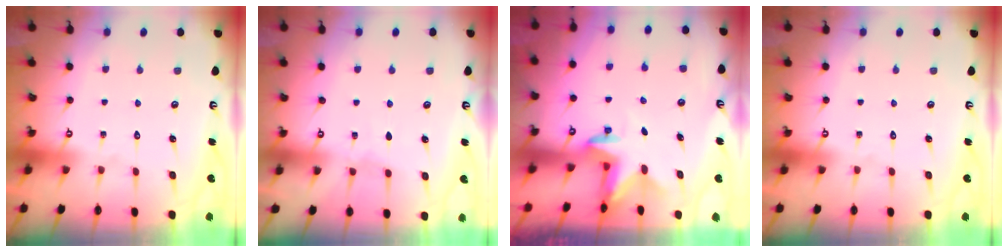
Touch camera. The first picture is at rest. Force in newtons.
{"total": 2.1, "press": 2.1, "slide": 0.3}
{"total": 2.4, "press": 2.3, "slide": 0.4}
{"total": 0.0}